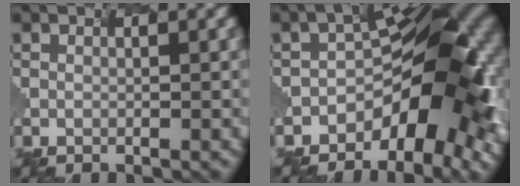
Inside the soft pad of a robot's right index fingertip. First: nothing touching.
{"total": 9.0, "force": [-5.1, 3.9, 6.2], "torque": [-0.086, 0.005, -0.074]}